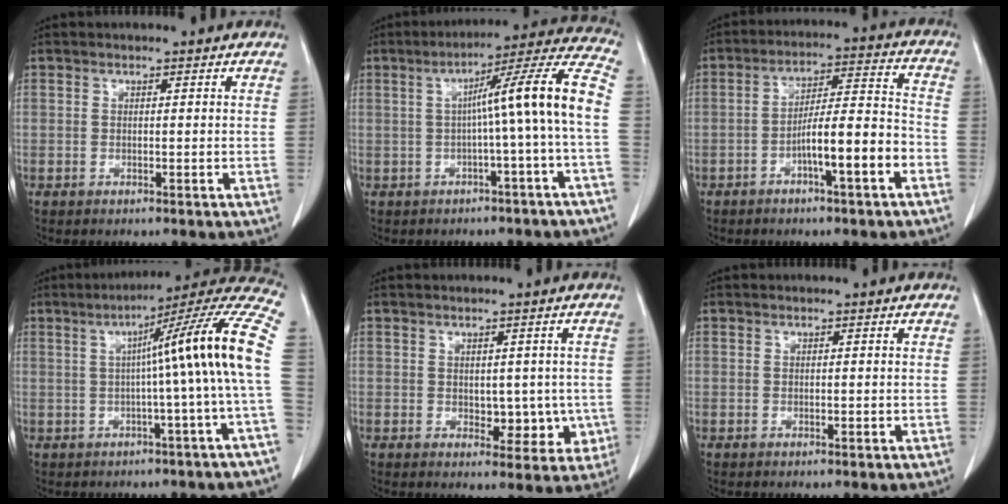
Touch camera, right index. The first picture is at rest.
{"total": 12.3, "force": [-0.7, -1.8, 12.2], "torque": [-0.163, 0.029, -0.014]}
{"total": 10.1, "force": [-4.3, 0.8, 9.0], "torque": [-0.149, 0.022, -0.068]}
{"total": 15.6, "force": [0.6, -1.8, 15.5], "torque": [-0.193, 0.031, -0.001]}
{"total": 5.5, "force": [-0.5, 3.7, 4.0], "torque": [-0.030, 0.006, 0.004]}
{"total": 0.0}